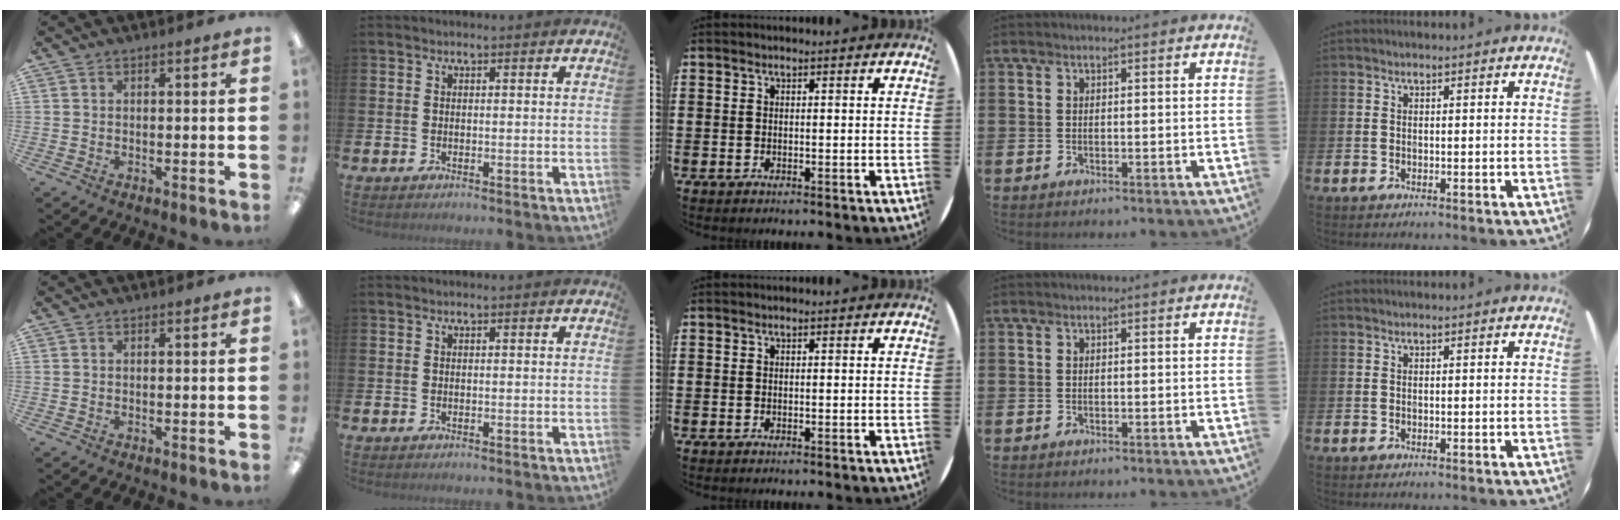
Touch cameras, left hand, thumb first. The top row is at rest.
{}